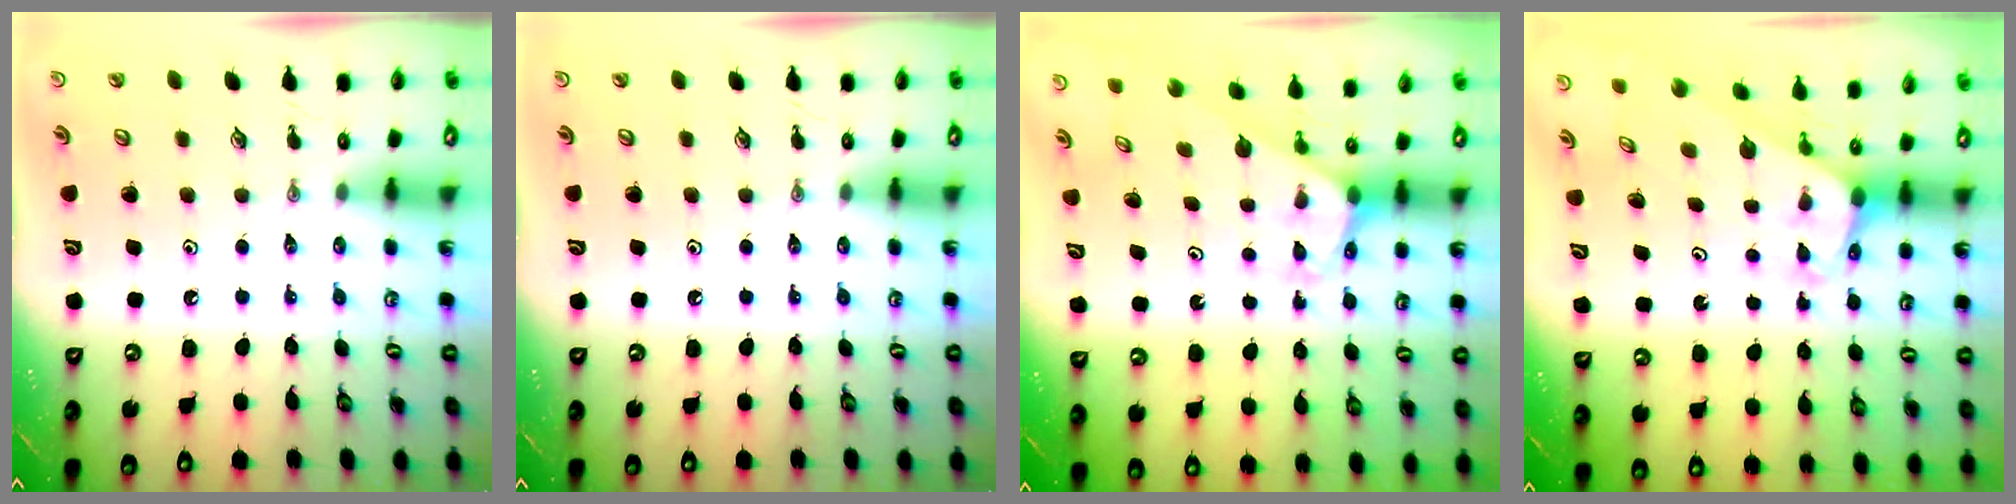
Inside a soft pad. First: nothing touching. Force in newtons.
{"total": 0.0}
{"total": 2.4, "press": 2.4, "slide": 0.2}
{"total": 1.8, "press": 1.8, "slide": 0.1}